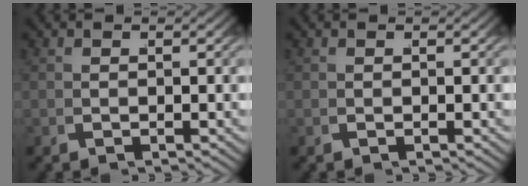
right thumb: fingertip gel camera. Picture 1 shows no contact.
{"total": 0.0}